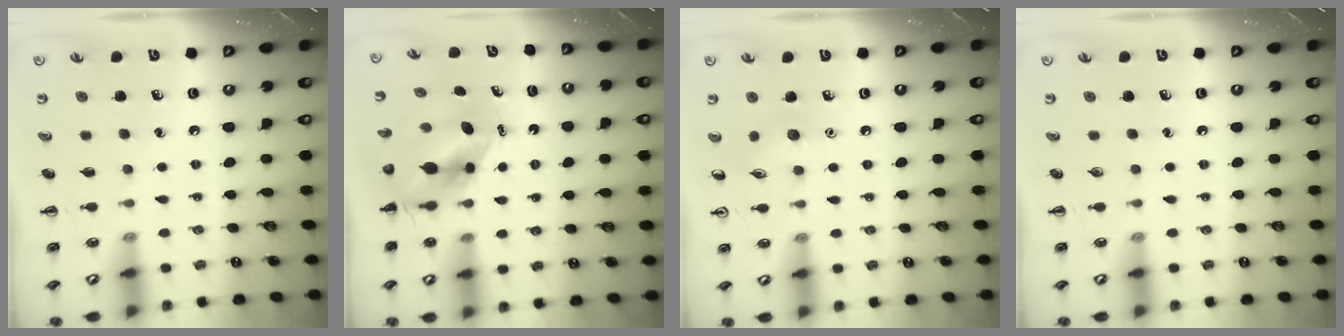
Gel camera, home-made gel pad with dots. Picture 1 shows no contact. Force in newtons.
{"total": 6.9, "press": 6.8, "slide": 1.1}
{"total": 6.0, "press": 5.8, "slide": 1.3}
{"total": 0.0}